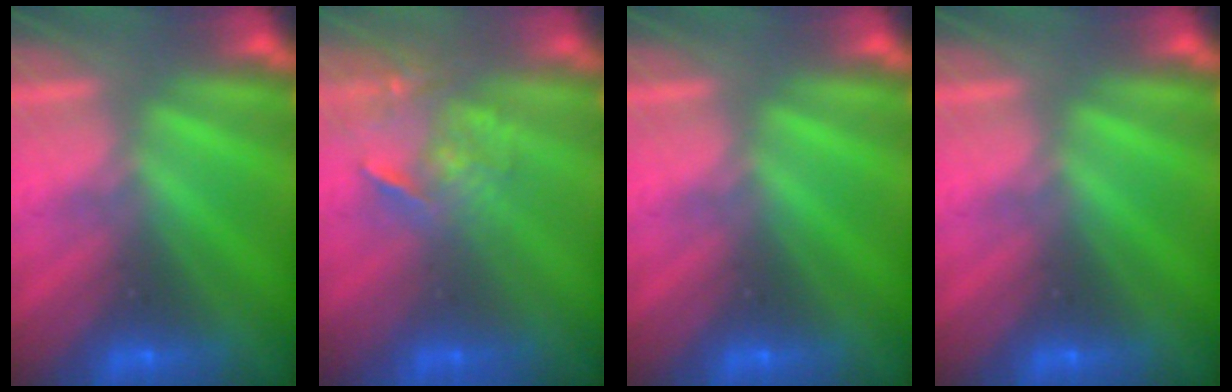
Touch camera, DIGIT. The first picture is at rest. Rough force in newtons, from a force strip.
{"total": 4.1}
{"total": 0.0}
{"total": 0.0}